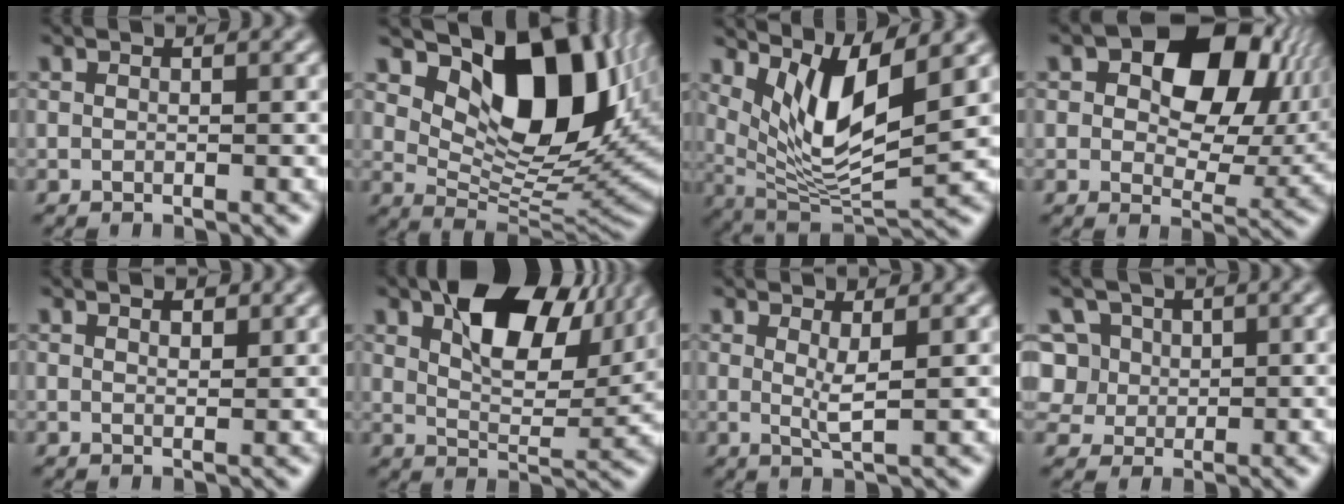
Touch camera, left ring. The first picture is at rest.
{"total": 10.8, "force": [4.5, 5.9, 7.9], "torque": [-0.115, -0.006, 0.078]}
{"total": 7.1, "force": [3.0, 2.0, 6.1], "torque": [-0.120, -0.017, 0.063]}
{"total": 12.2, "force": [3.8, 7.8, 8.6], "torque": [-0.115, 0.006, 0.063]}
{"total": 1.3, "force": [1.0, 0.5, 0.7], "torque": [-0.005, 0.006, 0.011]}
{"total": 10.4, "force": [4.8, 5.2, 7.6], "torque": [-0.117, 0.017, 0.076]}
{"total": 1.5, "force": [0.4, 0.0, 1.5], "torque": [-0.030, -0.006, 0.010]}
{"total": 6.8, "force": [2.4, 5.7, 2.9], "torque": [-0.065, 0.026, 0.027]}